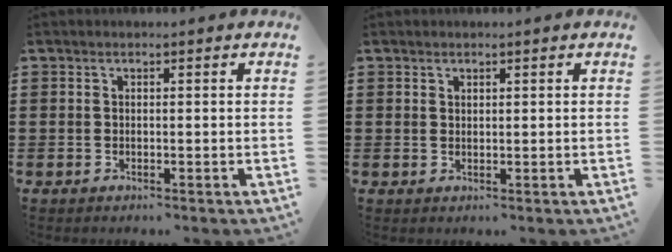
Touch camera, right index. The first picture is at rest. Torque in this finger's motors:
{"motor_torque": [-0.29, 0.59, -0.04, -0.01]}